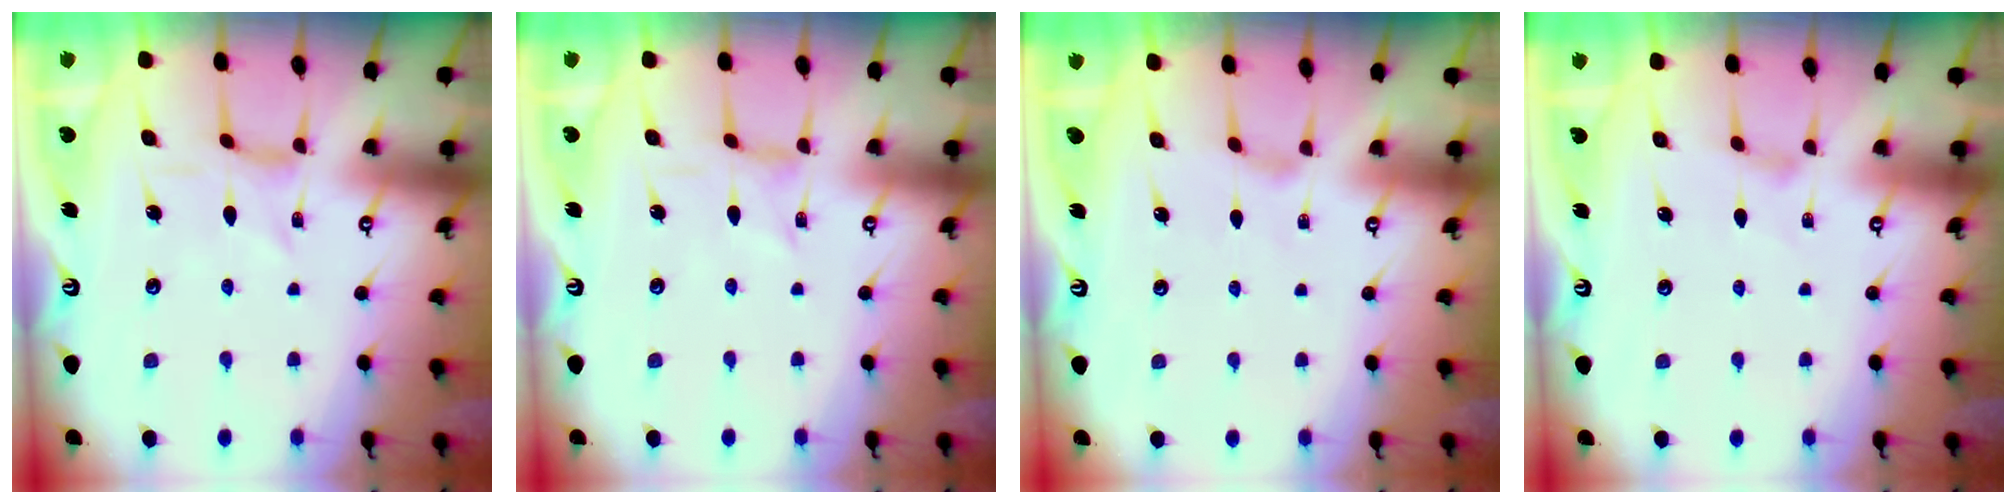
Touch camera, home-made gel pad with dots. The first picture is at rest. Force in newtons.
{"total": 0.0}
{"total": 0.0}
{"total": 1.8, "press": 1.7, "slide": 0.4}